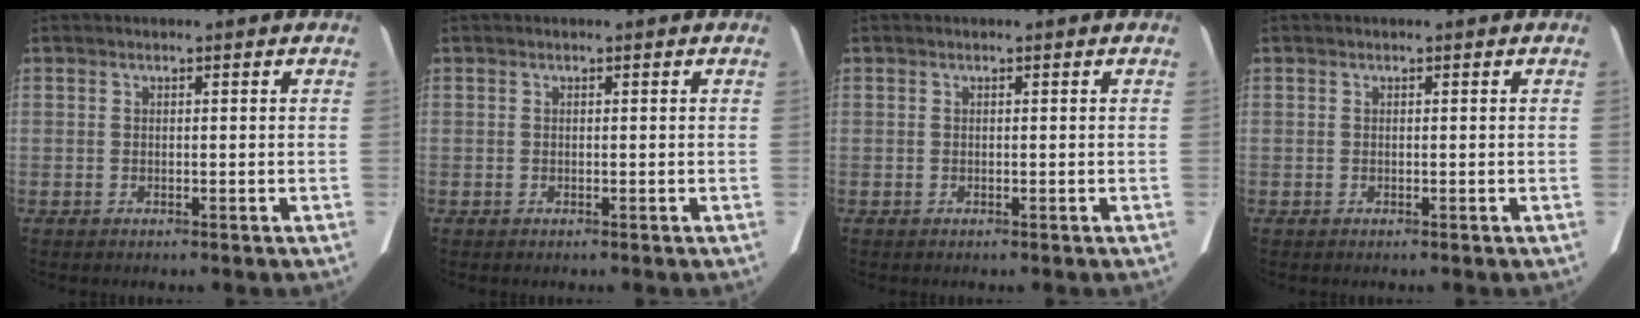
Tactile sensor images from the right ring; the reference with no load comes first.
{"total": 0.0}
{"total": 0.0}
{"total": 0.0}